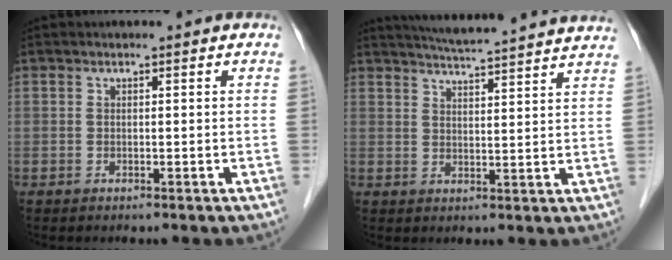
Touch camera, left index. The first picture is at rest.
{"total": 16.1, "force": [15.0, 0.2, 5.8], "torque": [-0.095, 0.004, 0.196]}